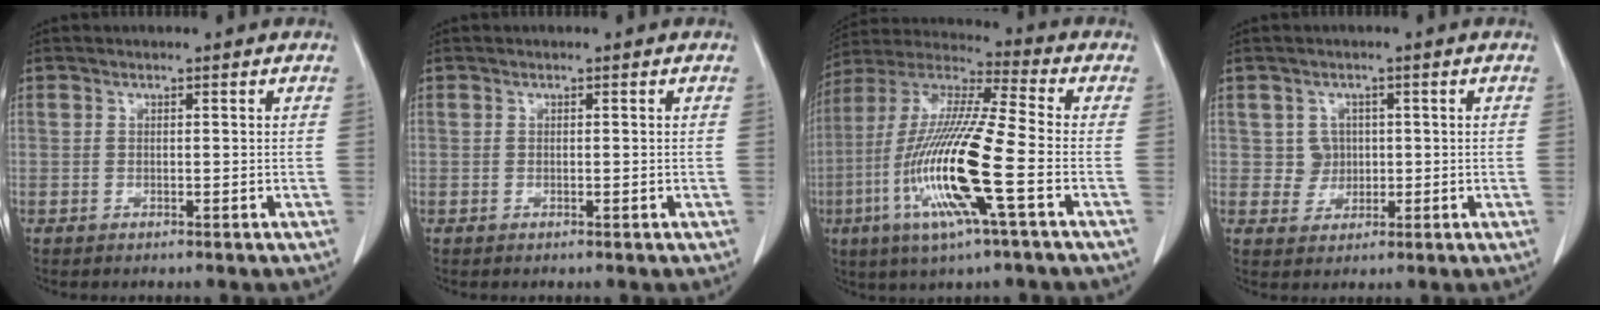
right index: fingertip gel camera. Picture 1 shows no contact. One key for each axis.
{"total": 0.0}
{"total": 18.0, "fx": -5.4, "fy": 0.6, "fz": 17.1, "tx": -0.358, "ty": -0.018, "tz": -0.109}
{"total": 3.0, "fx": 0.4, "fy": 2.9, "fz": 0.3, "tx": 0.002, "ty": 0.006, "tz": 0.008}